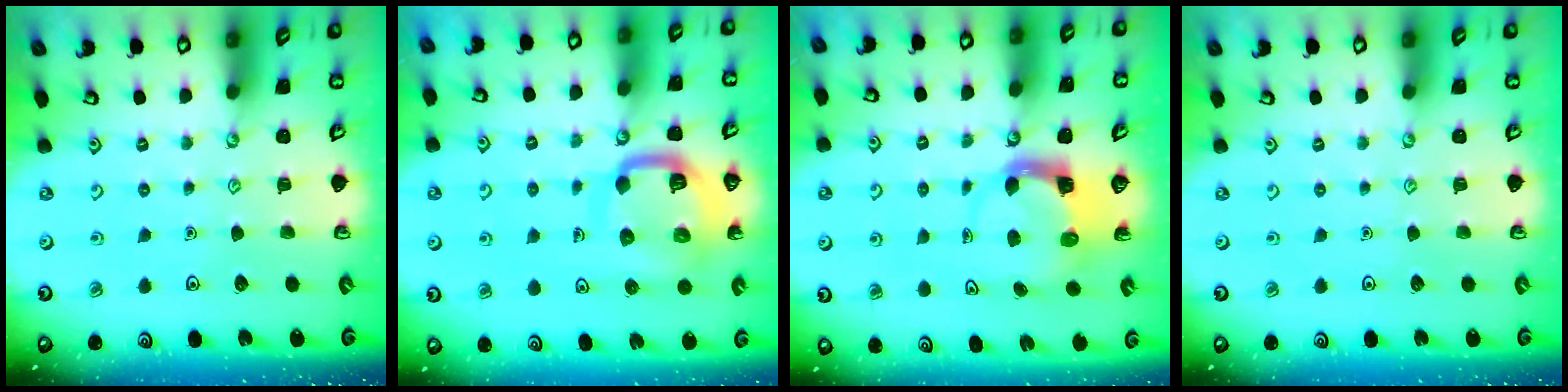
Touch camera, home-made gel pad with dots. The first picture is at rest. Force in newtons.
{"total": 11.5, "press": 11.5, "slide": 1.1}
{"total": 3.6, "press": 3.5, "slide": 0.5}
{"total": 0.0}